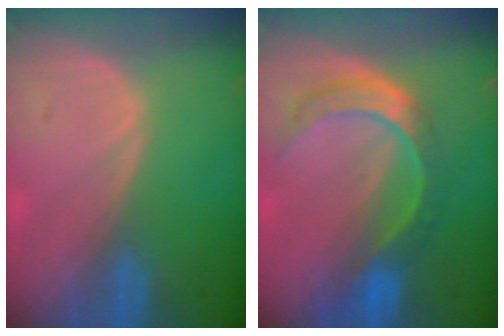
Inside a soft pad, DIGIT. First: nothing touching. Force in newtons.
{"total": 8.3, "press": 7.0, "slide": 4.5}